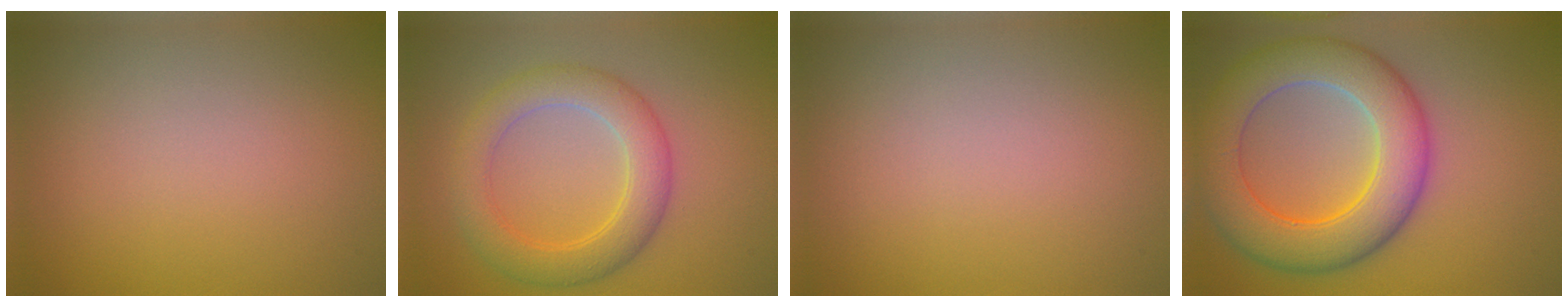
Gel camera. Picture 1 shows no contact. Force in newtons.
{"total": 5.0, "press": 5.0, "slide": 0.1}
{"total": 0.0}
{"total": 9.3, "press": 9.3, "slide": 0.6}